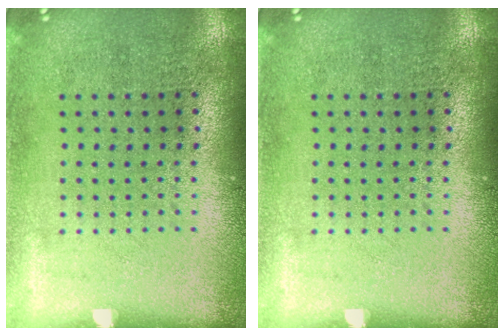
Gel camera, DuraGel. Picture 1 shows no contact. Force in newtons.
{"total": 0.0}